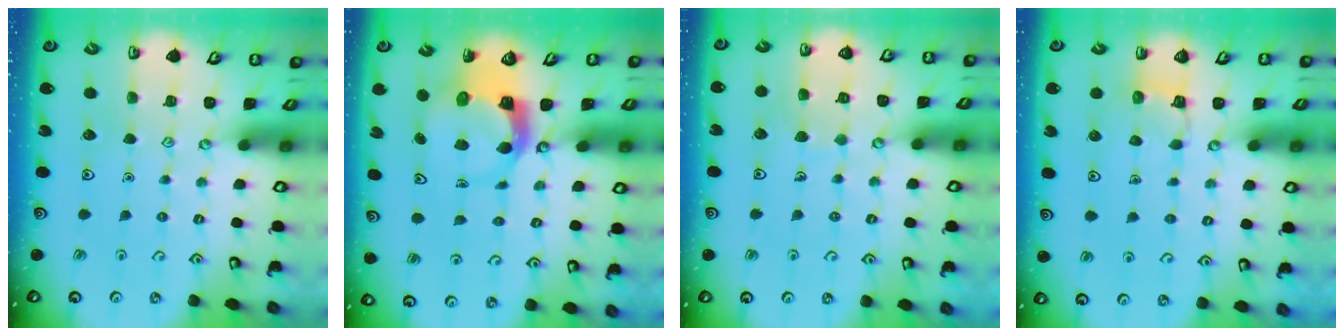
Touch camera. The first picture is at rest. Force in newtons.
{"total": 5.2, "press": 5.1, "slide": 0.6}
{"total": 4.9, "press": 4.9, "slide": 0.3}
{"total": 3.9, "press": 3.9, "slide": 0.3}